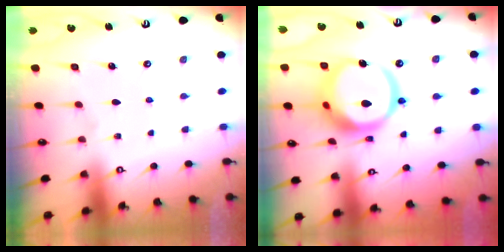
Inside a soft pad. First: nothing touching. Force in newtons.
{"total": 19.1, "press": 18.9, "slide": 2.3}